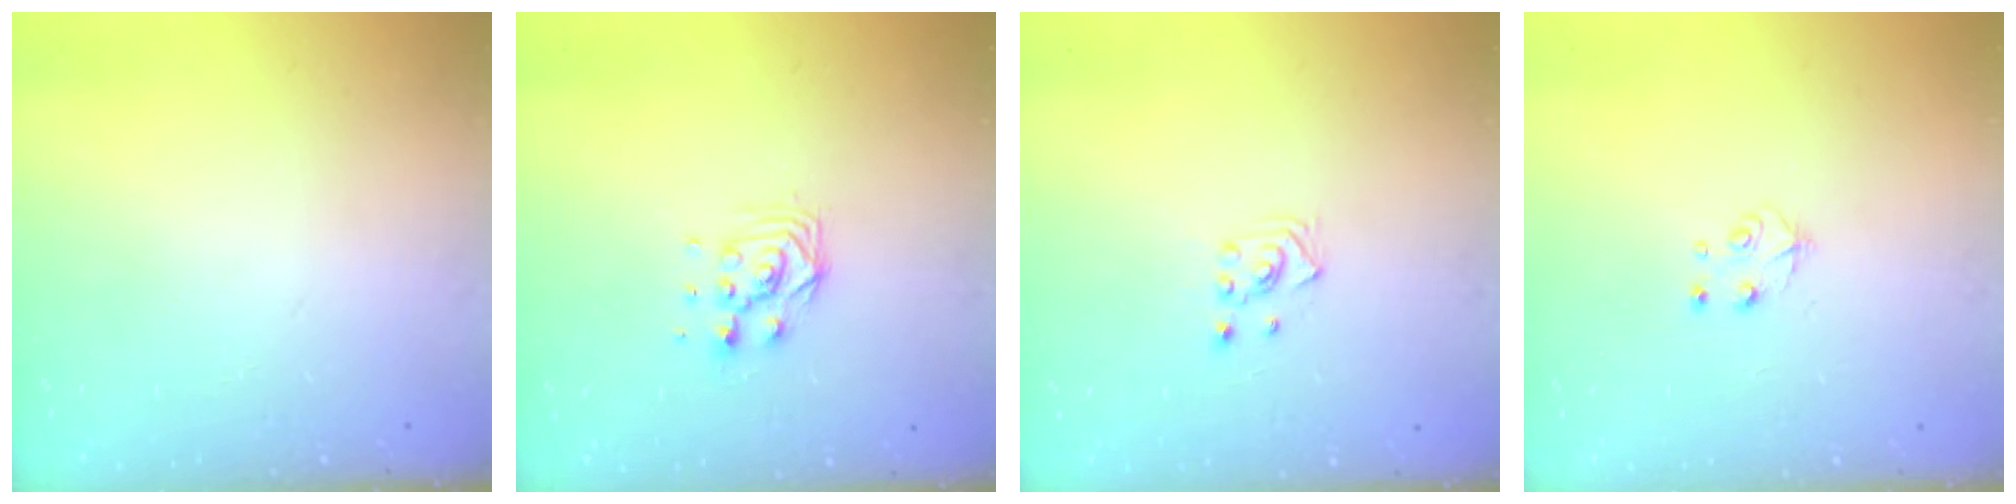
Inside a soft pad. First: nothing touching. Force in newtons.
{"total": 6.6, "press": 6.6, "slide": 0.5}
{"total": 2.5, "press": 2.3, "slide": 1.0}
{"total": 4.9, "press": 4.8, "slide": 0.6}